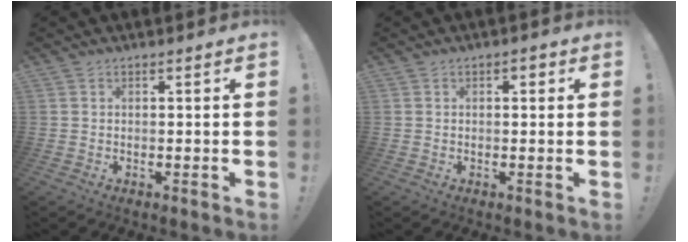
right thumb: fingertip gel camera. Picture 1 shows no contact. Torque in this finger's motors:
{"motor_torque": [-0.43, 0.32, 0.40, -0.01, -0.01]}